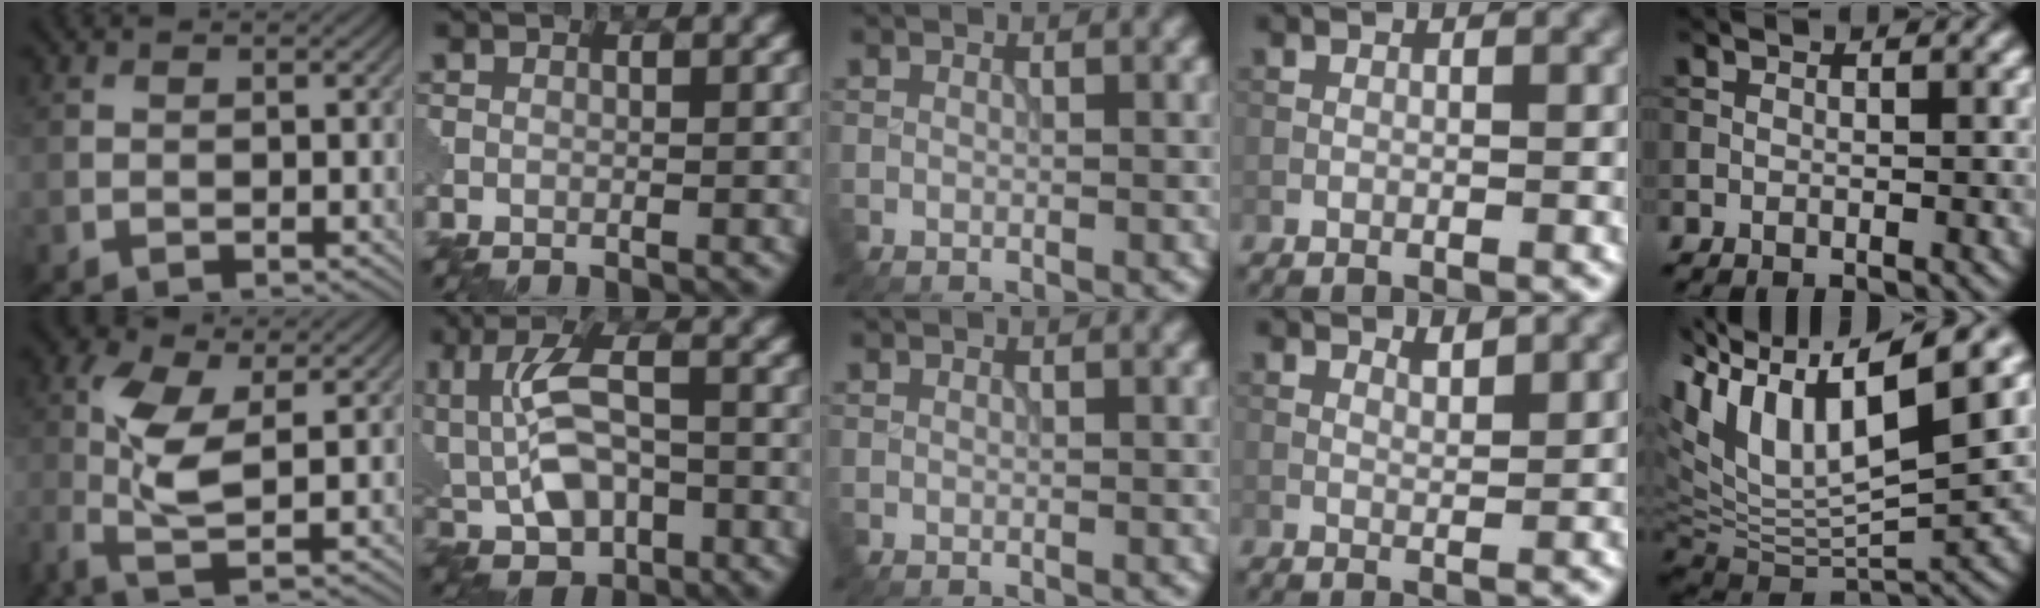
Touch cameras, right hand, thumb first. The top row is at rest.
{"thumb": {"total": 7.0, "force": [-0.4, 2.4, 6.5], "torque": [-0.161, 0.007, -0.018]}, "index": {"total": 7.5, "force": [-0.2, 4.2, 6.2], "torque": [-0.110, 0.007, -0.012]}, "ring": {"total": 1.2, "force": [1.1, 0.1, 0.6], "torque": [-0.013, -0.002, 0.019]}, "little": {"total": 12.7, "force": [4.5, 4.3, 11.1], "torque": [-0.209, 0.008, 0.080]}}